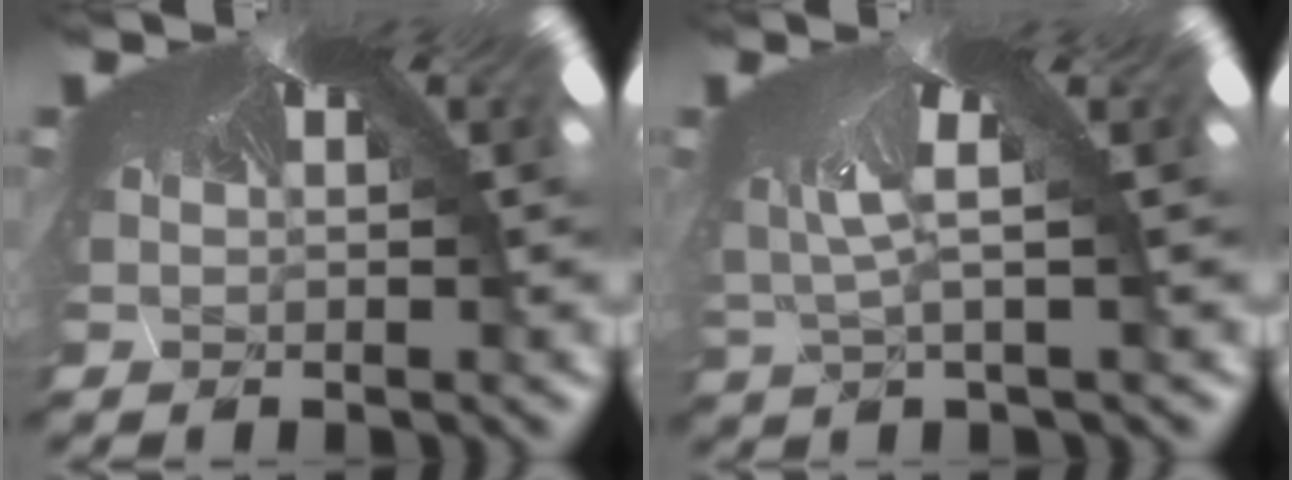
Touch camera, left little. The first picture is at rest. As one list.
[{"total": 3.4, "force": [-3.0, -1.6, -0.1], "torque": [-0.023, -0.045, -0.019]}]